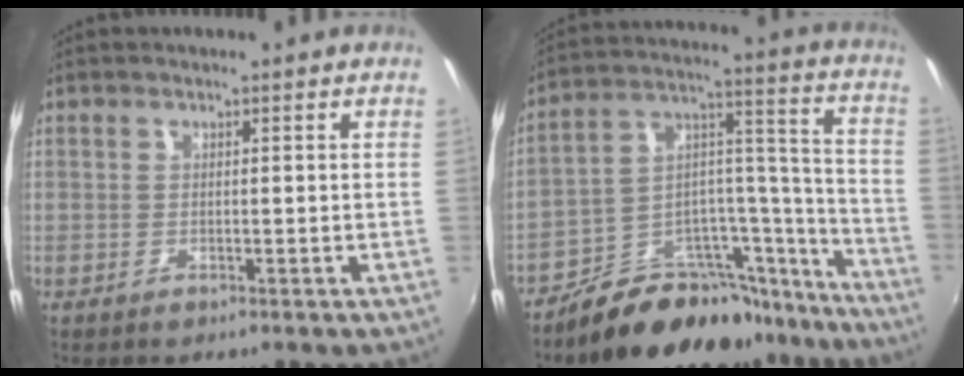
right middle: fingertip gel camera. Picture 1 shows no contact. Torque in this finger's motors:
{"motor_torque": [1.04, -1.10, 0.22, 0.07]}